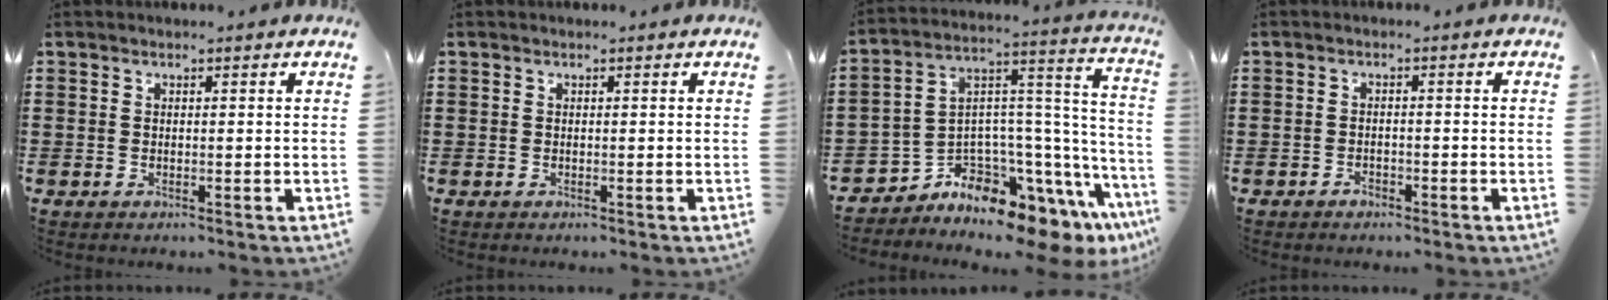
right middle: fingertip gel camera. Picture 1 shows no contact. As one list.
[{"total": 0.0}, {"total": 6.1, "force": [-5.7, 1.9, 0.9], "torque": [-0.038, -0.039, -0.119]}, {"total": 1.3, "force": [-1.1, 0.6, 0.4], "torque": [-0.011, 0.000, -0.023]}]